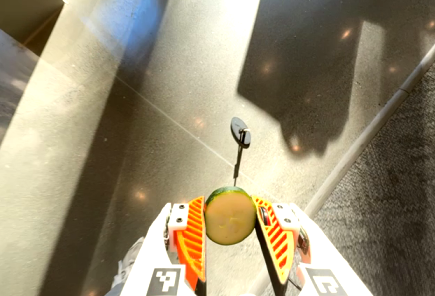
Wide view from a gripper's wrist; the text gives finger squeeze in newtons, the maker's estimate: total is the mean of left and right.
{"total": 11.0, "left": 10.9, "right": 11.1}